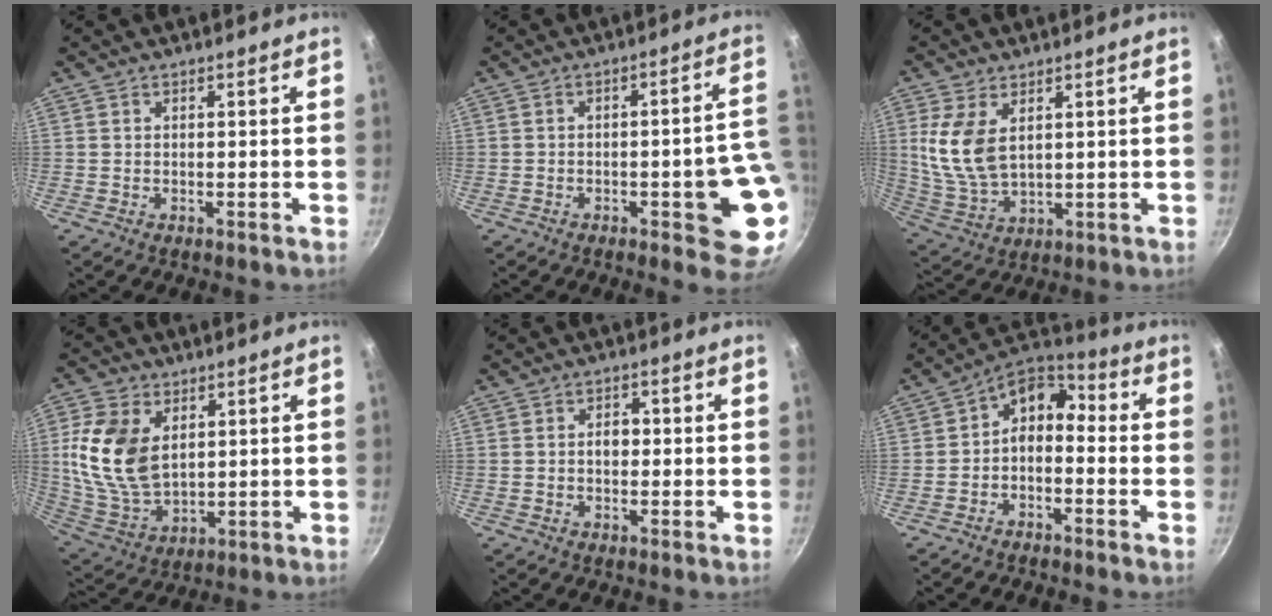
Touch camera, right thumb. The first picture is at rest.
{"total": 12.8, "force": [-3.0, 3.6, 11.9], "torque": [-0.101, 0.025, -0.035]}
{"total": 10.8, "force": [3.0, 6.1, 8.3], "torque": [-0.167, -0.019, 0.074]}
{"total": 15.7, "force": [3.7, 10.0, 11.4], "torque": [-0.215, -0.020, 0.086]}
{"total": 2.5, "force": [-0.1, 1.9, 1.7], "torque": [-0.010, 0.007, -0.003]}
{"total": 7.9, "force": [-1.7, 5.4, 5.5], "torque": [-0.076, 0.057, -0.042]}